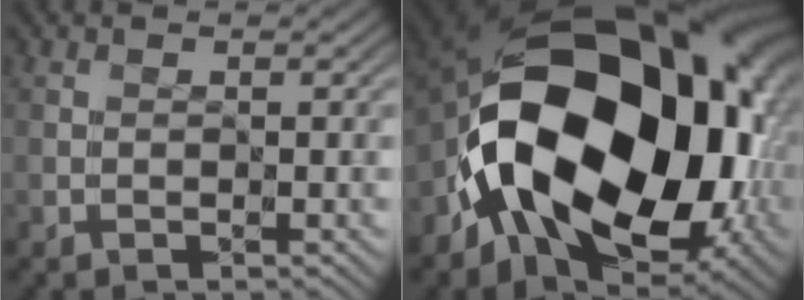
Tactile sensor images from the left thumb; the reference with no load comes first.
{"total": 20.5, "force": [-2.1, 13.1, 15.6], "torque": [-0.305, -0.021, -0.020]}